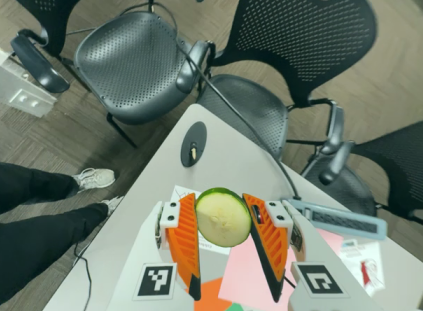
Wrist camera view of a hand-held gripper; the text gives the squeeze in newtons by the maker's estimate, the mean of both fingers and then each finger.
{"total": 11.0, "left": 10.6, "right": 11.3}